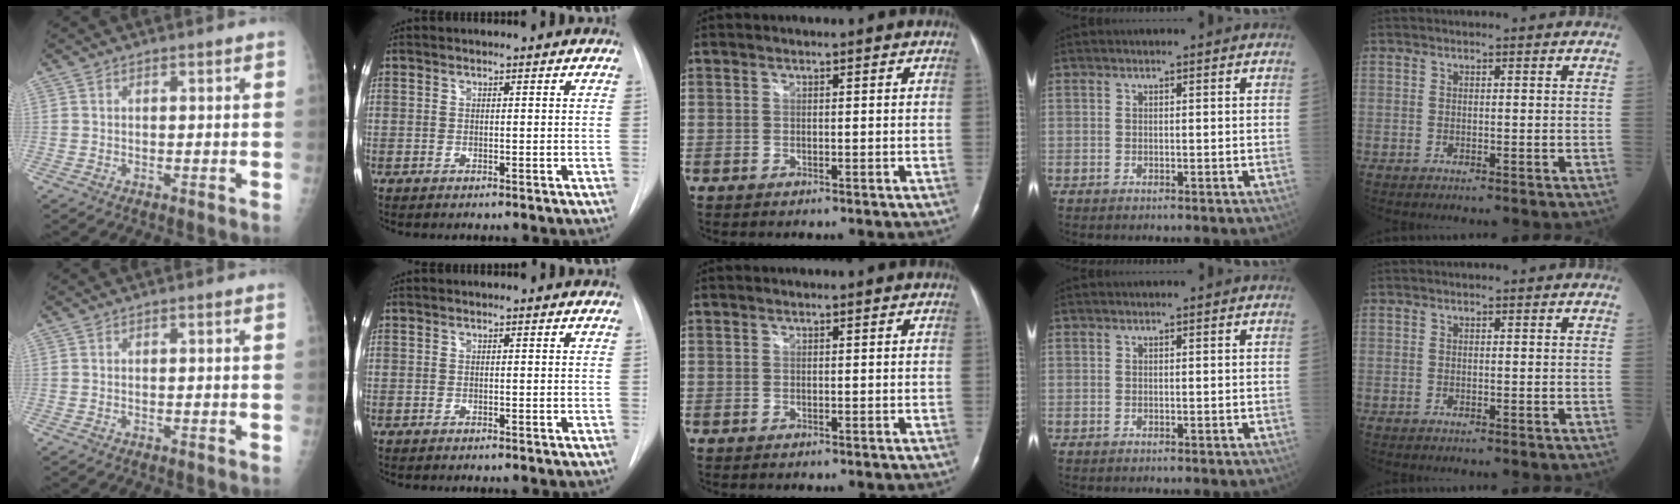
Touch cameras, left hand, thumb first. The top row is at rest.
{}